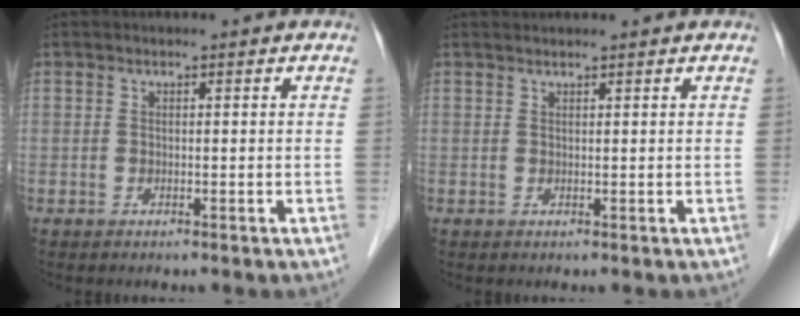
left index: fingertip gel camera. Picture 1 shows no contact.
{"total": 2.2, "force": [2.1, -0.1, 0.6], "torque": [-0.008, 0.020, 0.031]}